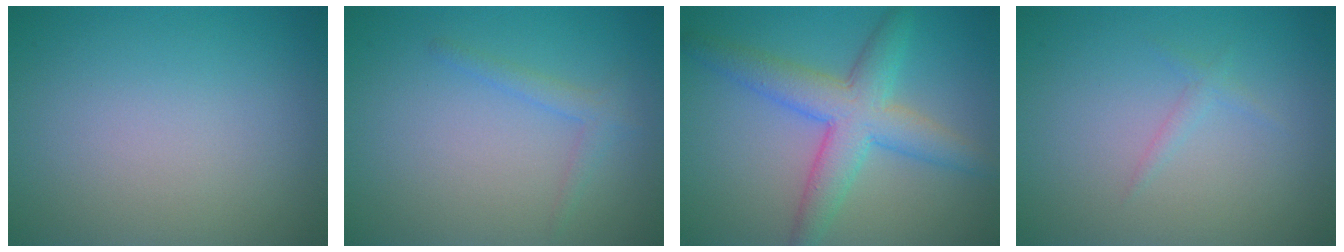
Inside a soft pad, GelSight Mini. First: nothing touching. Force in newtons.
{"total": 1.4, "press": 1.4, "slide": 0.1}
{"total": 5.7, "press": 5.7, "slide": 0.1}
{"total": 0.8, "press": 0.8, "slide": 0.0}